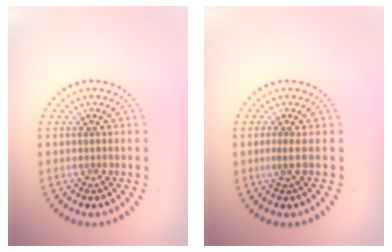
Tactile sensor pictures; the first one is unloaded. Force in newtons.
{"total": 0.6, "press": 0.1, "slide": 0.6}